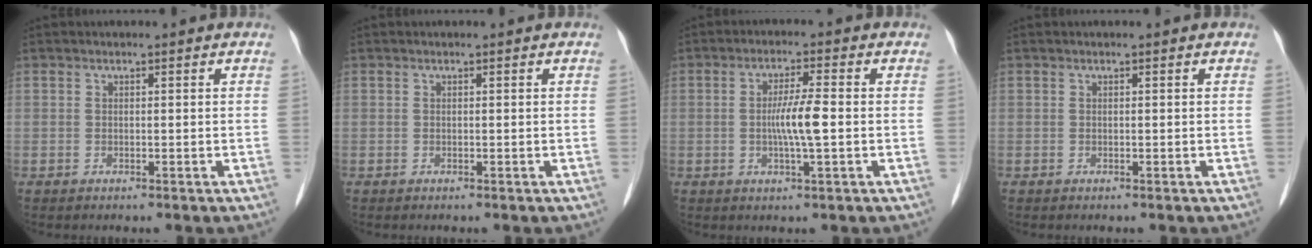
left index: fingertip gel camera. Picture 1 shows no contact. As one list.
[{"total": 0.0}, {"total": 5.2, "force": [-0.6, 0.2, 5.1], "torque": [-0.102, -0.004, -0.010]}, {"total": 0.0}]